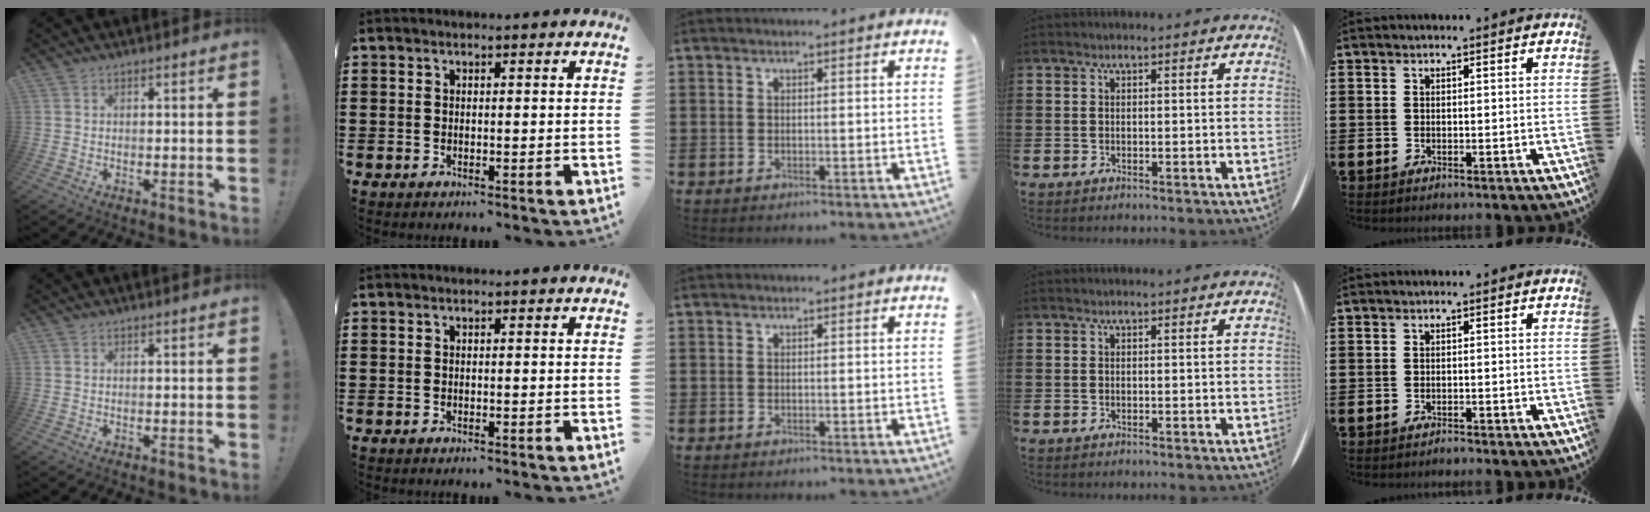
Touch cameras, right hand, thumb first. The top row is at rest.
{"little": {"total": 0.7, "force": [-0.7, 0.0, 0.1], "torque": [-0.003, -0.003, -0.014]}}